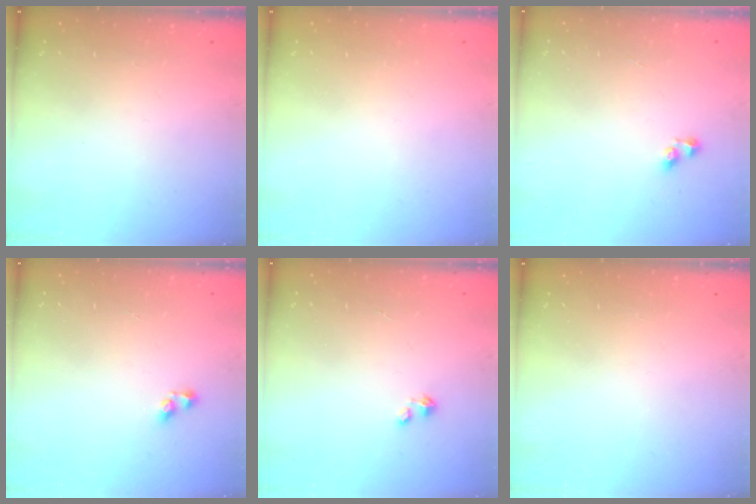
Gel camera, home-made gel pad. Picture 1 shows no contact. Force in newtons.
{"total": 0.0}
{"total": 2.5, "press": 2.2, "slide": 1.3}
{"total": 3.7, "press": 3.6, "slide": 0.7}
{"total": 0.0}
{"total": 0.0}